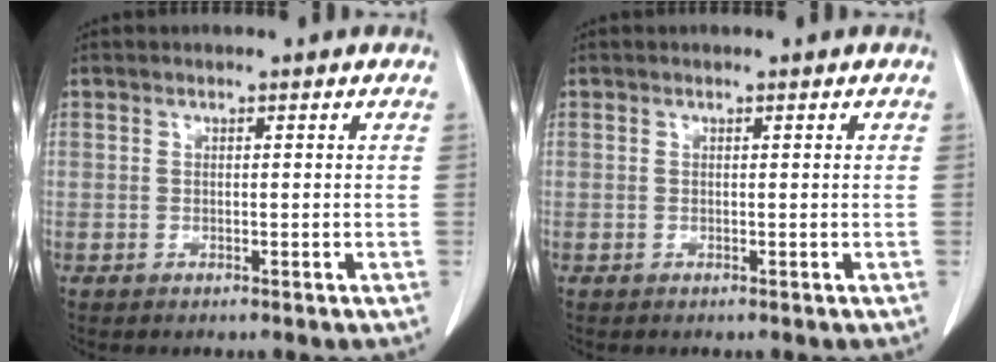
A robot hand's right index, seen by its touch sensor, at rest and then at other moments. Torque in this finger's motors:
{"motor_torque": [-0.07, -0.04, 0.04, 0.01]}